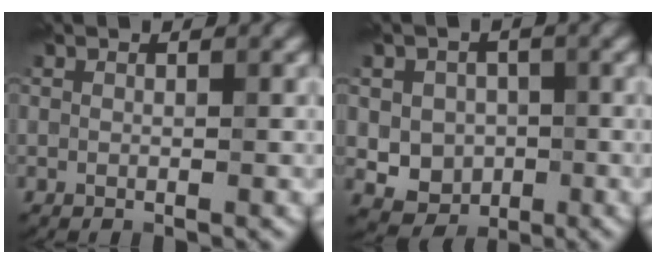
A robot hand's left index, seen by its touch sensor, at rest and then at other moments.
{"total": 4.7, "force": [-0.2, 4.2, 2.2], "torque": [-0.013, 0.000, -0.016]}